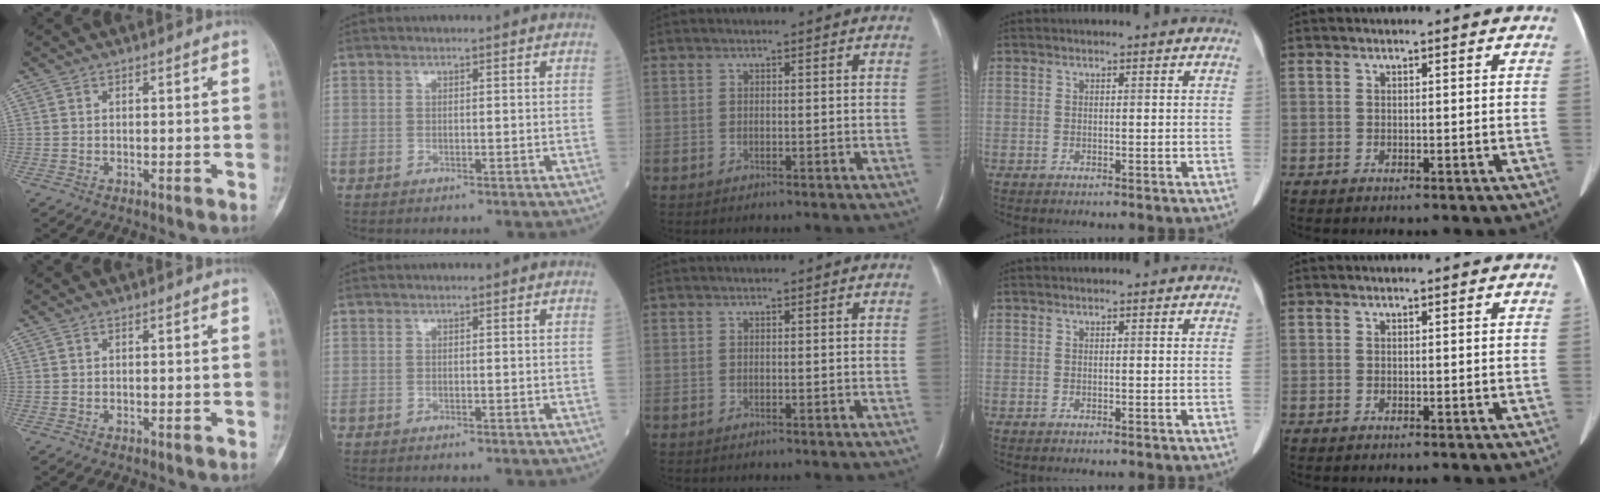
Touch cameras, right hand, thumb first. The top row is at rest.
{}